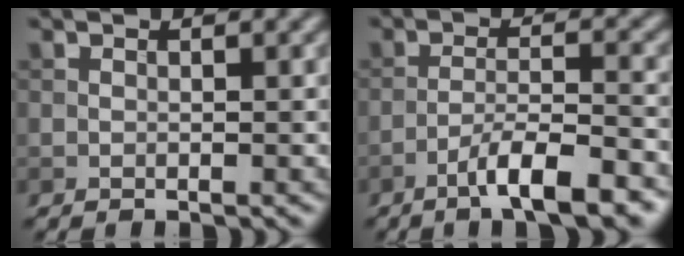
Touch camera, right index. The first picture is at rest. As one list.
[{"total": 6.2, "force": [-4.1, 1.0, 4.6], "torque": [-0.072, 0.007, -0.069]}]